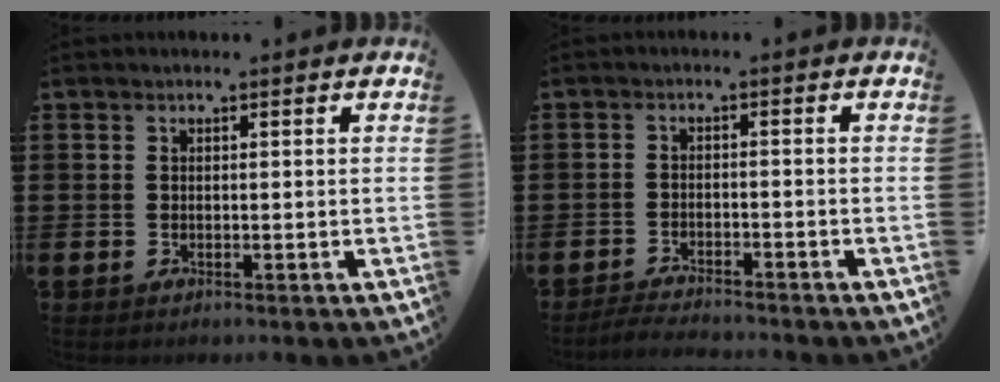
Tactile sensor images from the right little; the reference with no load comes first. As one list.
[{"total": 2.3, "force": [-2.3, 0.0, 0.2], "torque": [-0.006, 0.004, -0.048]}]